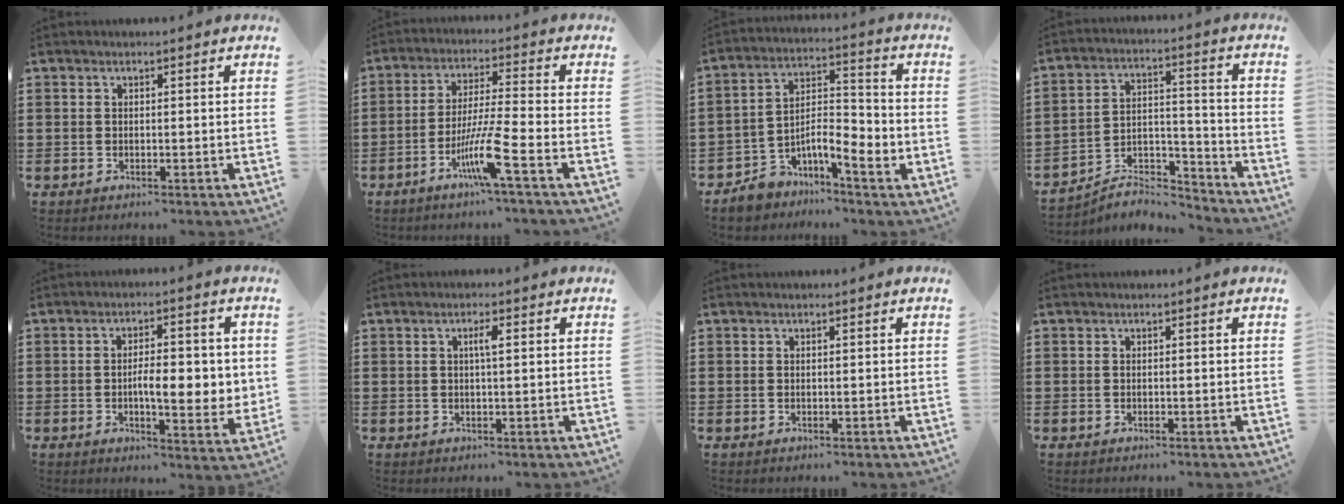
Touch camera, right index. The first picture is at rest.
{"total": 8.5, "force": [-4.5, 0.0, 7.3], "torque": [-0.145, -0.011, -0.086]}
{"total": 6.7, "force": [-4.1, 2.9, 4.4], "torque": [-0.084, -0.006, -0.076]}
{"total": 5.9, "force": [-5.5, 1.6, 1.2], "torque": [-0.016, 0.013, -0.109]}
{"total": 7.7, "force": [-0.1, 2.8, 7.1], "torque": [-0.102, 0.000, -0.007]}
{"total": 2.0, "force": [0.5, 0.3, 2.0], "torque": [-0.038, 0.003, 0.005]}
{"total": 0.0}
{"total": 0.0}